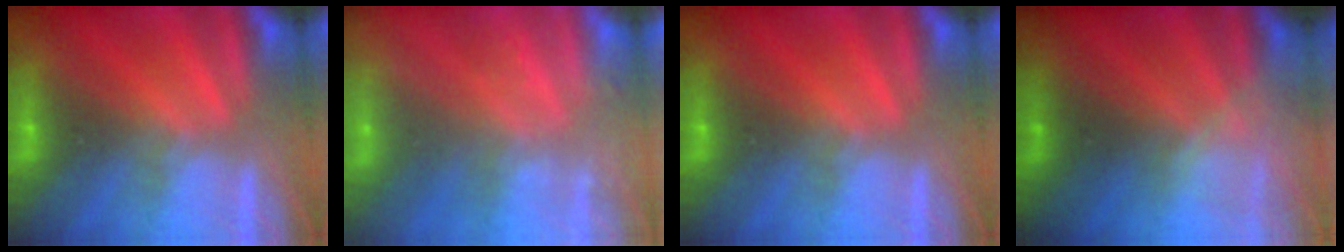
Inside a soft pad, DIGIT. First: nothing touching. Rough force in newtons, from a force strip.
{"total": 2.4}
{"total": 0.0}
{"total": 2.4}